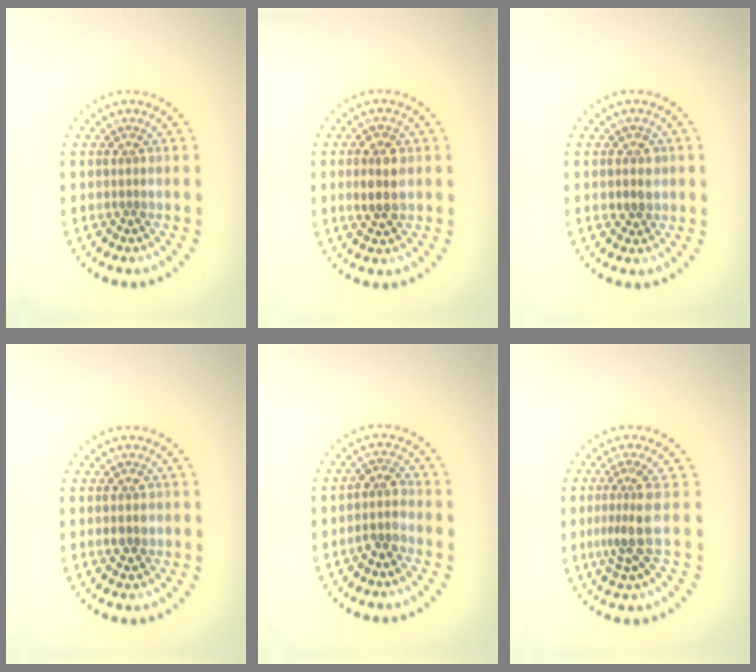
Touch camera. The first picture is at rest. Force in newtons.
{"total": 2.7, "press": 2.7, "slide": 0.4}
{"total": 1.3, "press": 1.3, "slide": 0.4}
{"total": 1.8, "press": 1.8, "slide": 0.2}
{"total": 2.1, "press": 1.7, "slide": 1.3}
{"total": 3.2, "press": 2.4, "slide": 2.2}